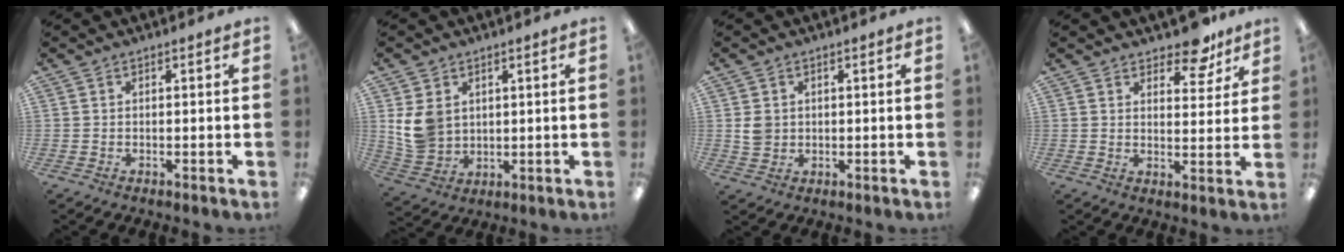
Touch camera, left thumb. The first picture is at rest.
{"total": 8.4, "force": [2.5, 6.9, 4.2], "torque": [-0.093, 0.003, 0.050]}
{"total": 3.6, "force": [0.7, 3.2, 1.4], "torque": [-0.021, 0.004, 0.013]}
{"total": 8.7, "force": [6.9, 3.6, 3.8], "torque": [-0.038, -0.041, 0.118]}